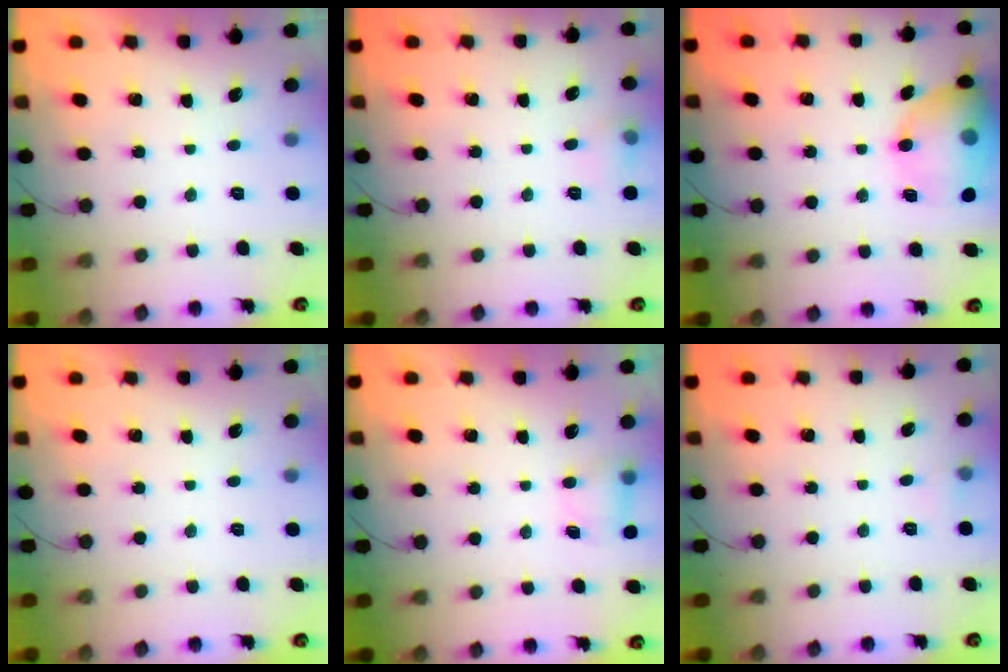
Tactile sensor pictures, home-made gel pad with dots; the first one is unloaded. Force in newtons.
{"total": 5.5, "press": 4.9, "slide": 2.4}
{"total": 16.8, "press": 16.3, "slide": 4.2}
{"total": 0.0}
{"total": 4.4, "press": 4.3, "slide": 1.1}
{"total": 3.0, "press": 2.7, "slide": 1.3}